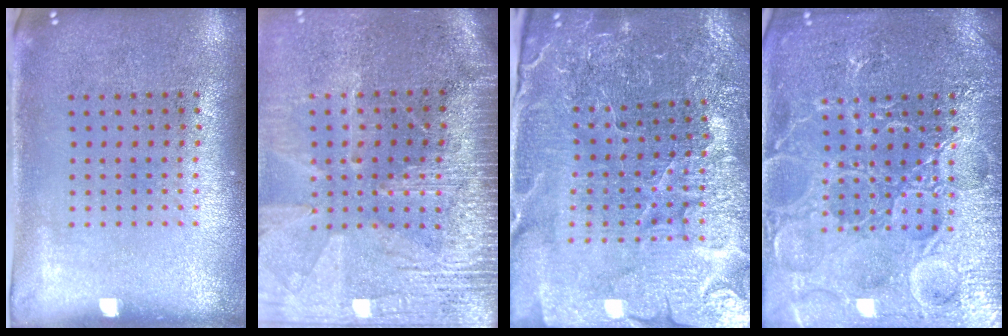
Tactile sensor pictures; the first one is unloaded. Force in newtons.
{"total": 3.6, "press": 3.3, "slide": 1.6}
{"total": 4.6, "press": 4.4, "slide": 1.1}
{"total": 7.4, "press": 7.3, "slide": 1.0}